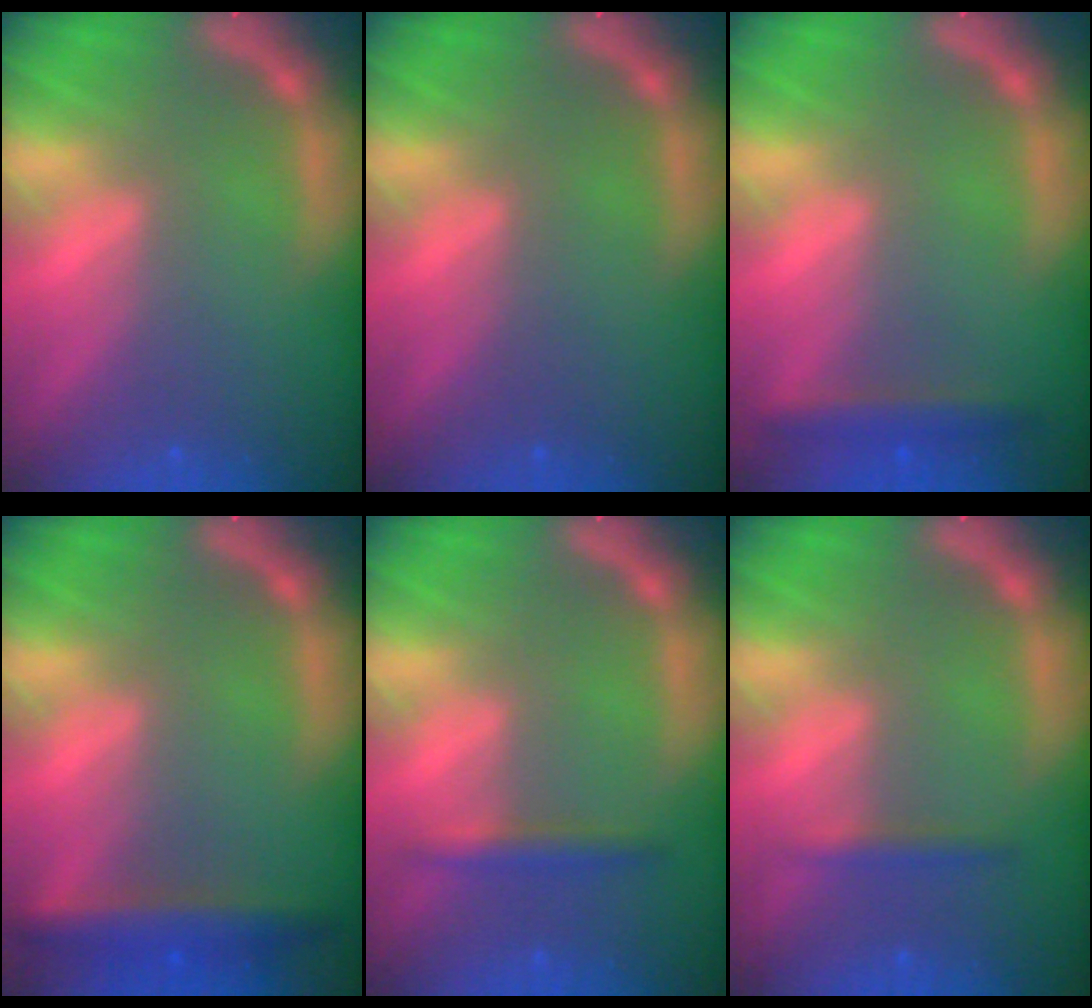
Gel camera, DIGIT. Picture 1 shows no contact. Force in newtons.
{"total": 0.0}
{"total": 2.4}
{"total": 4.0}
{"total": 1.9}
{"total": 1.4}